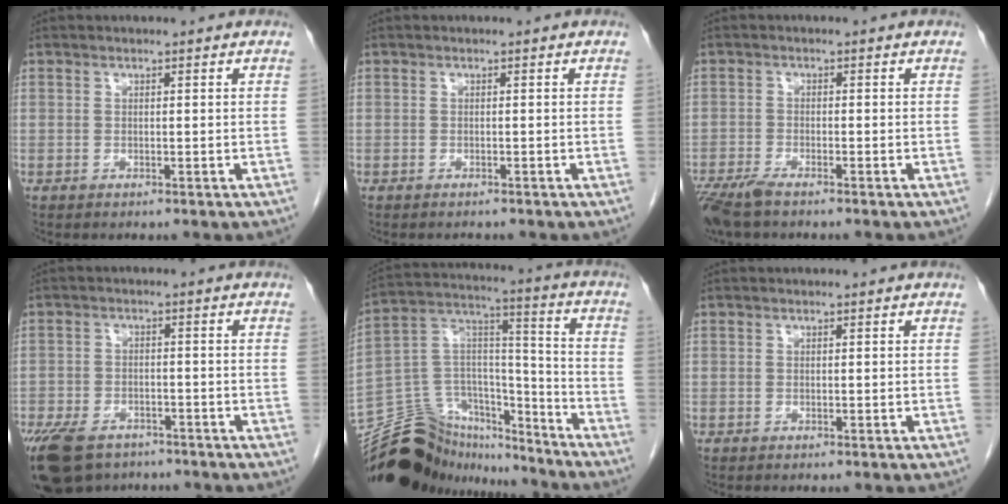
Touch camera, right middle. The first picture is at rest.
{"total": 0.8, "force": [-0.7, 0.1, 0.1], "torque": [-0.009, -0.004, -0.009]}
{"total": 4.8, "force": [-3.7, 0.8, 2.8], "torque": [-0.057, -0.012, -0.068]}
{"total": 12.4, "force": [-8.7, 6.7, 5.7], "torque": [-0.135, -0.009, -0.131]}
{"total": 20.1, "force": [-18.2, 7.2, 4.4], "torque": [-0.084, 0.066, -0.295]}
{"total": 0.0}